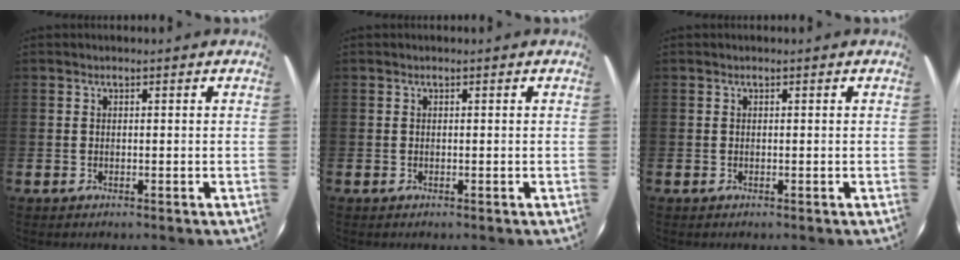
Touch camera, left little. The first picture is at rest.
{"total": 0.0}
{"total": 0.0}